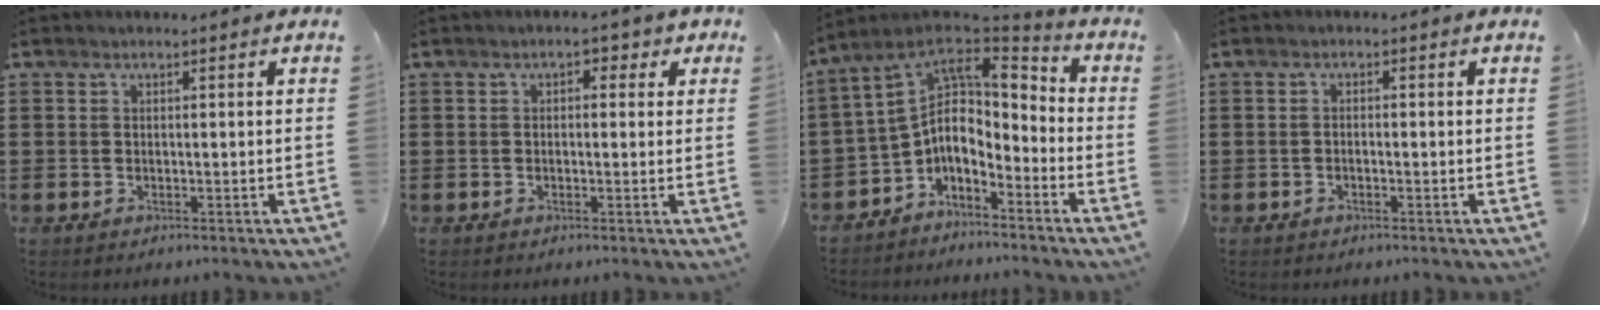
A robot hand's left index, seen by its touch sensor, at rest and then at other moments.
{"total": 1.7, "force": [-0.1, 1.1, 1.3], "torque": [-0.030, 0.009, -0.008]}
{"total": 7.2, "force": [-2.6, 4.3, 5.1], "torque": [-0.120, -0.006, -0.060]}
{"total": 0.7, "force": [-0.6, 0.2, 0.2], "torque": [-0.007, -0.003, -0.012]}